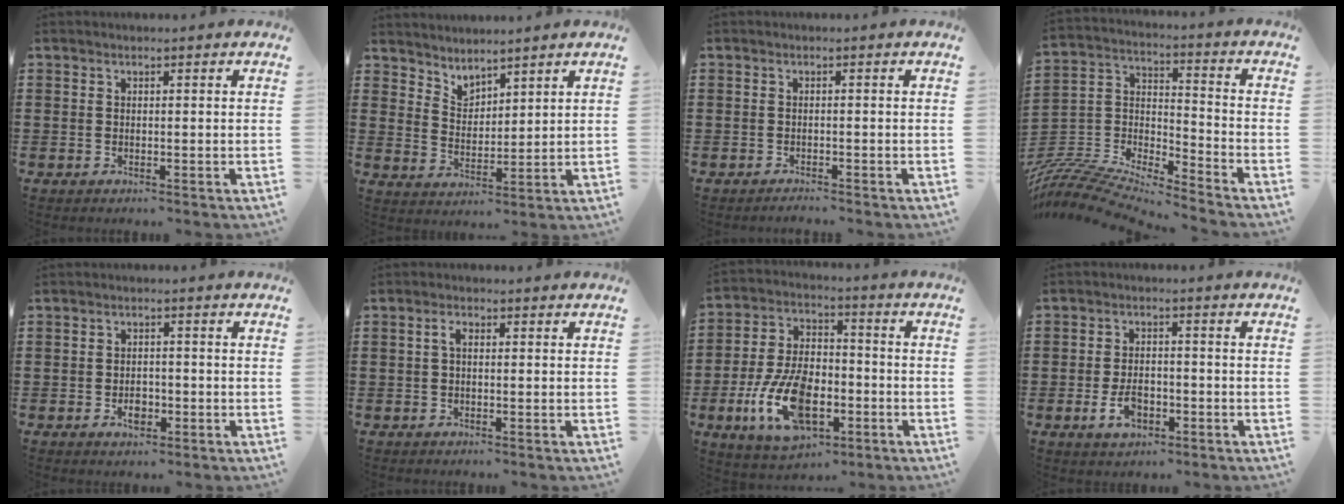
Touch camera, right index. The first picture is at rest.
{"total": 3.5, "force": [3.3, 0.7, -0.5], "torque": [-0.005, -0.012, 0.064]}
{"total": 0.8, "force": [-0.8, 0.0, 0.1], "torque": [-0.005, -0.001, -0.016]}
{"total": 7.6, "force": [-7.3, 0.9, 1.8], "torque": [-0.060, -0.011, -0.156]}
{"total": 2.7, "force": [-1.0, 1.7, 1.8], "torque": [-0.026, -0.002, -0.021]}
{"total": 1.7, "force": [0.1, 0.8, 1.5], "torque": [-0.039, 0.001, -0.002]}
{"total": 12.9, "force": [-4.4, 7.2, 9.8], "torque": [-0.224, 0.001, -0.081]}
{"total": 4.7, "force": [-1.9, 2.6, 3.4], "torque": [-0.073, 0.002, -0.037]}